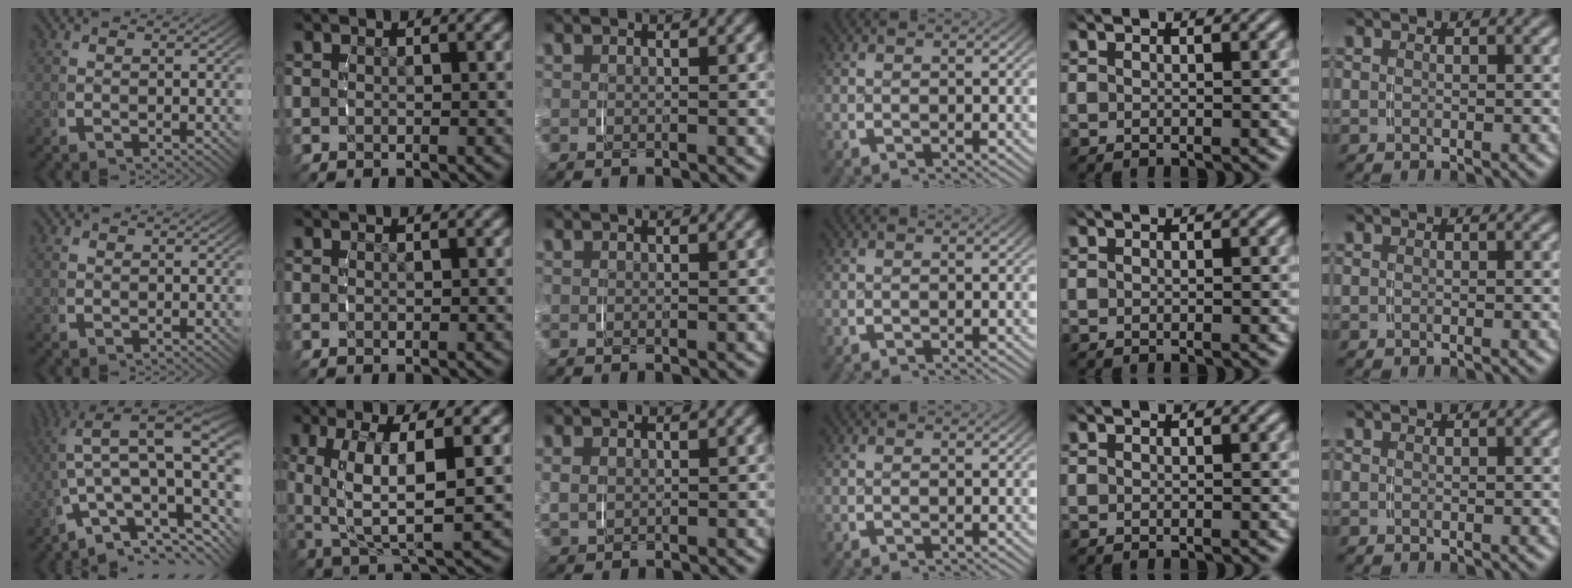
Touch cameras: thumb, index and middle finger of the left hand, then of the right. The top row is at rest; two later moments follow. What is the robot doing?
{"motion": "grasp_and_lifting", "object": "shirt"}